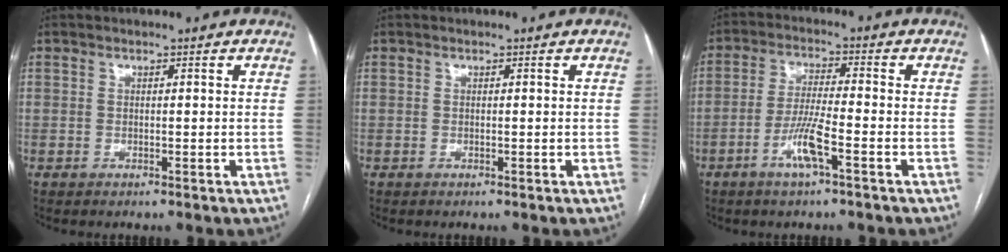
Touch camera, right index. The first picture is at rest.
{"total": 0.0}
{"total": 6.3, "force": [-3.0, 0.2, 5.5], "torque": [-0.114, -0.004, -0.060]}